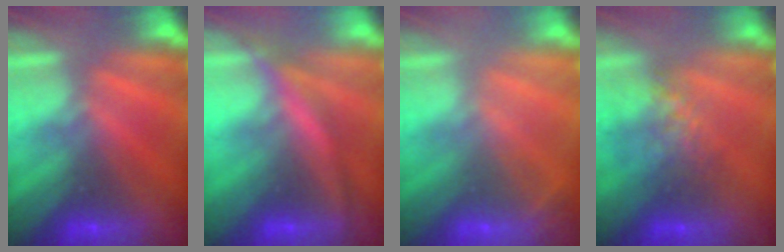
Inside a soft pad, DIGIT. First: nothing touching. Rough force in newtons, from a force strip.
{"total": 3.3}
{"total": 2.0}
{"total": 7.2}